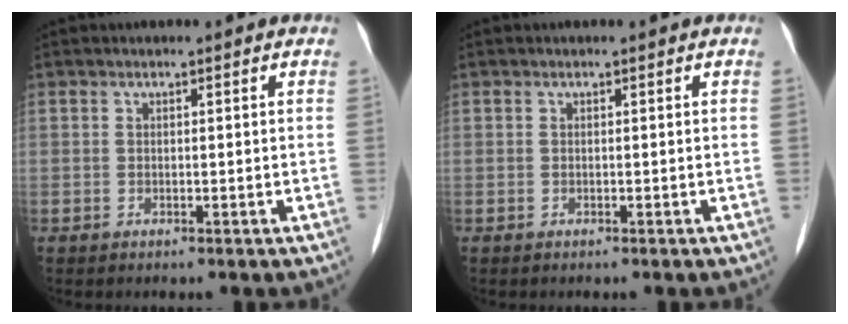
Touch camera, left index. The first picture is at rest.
{"total": 0.0}